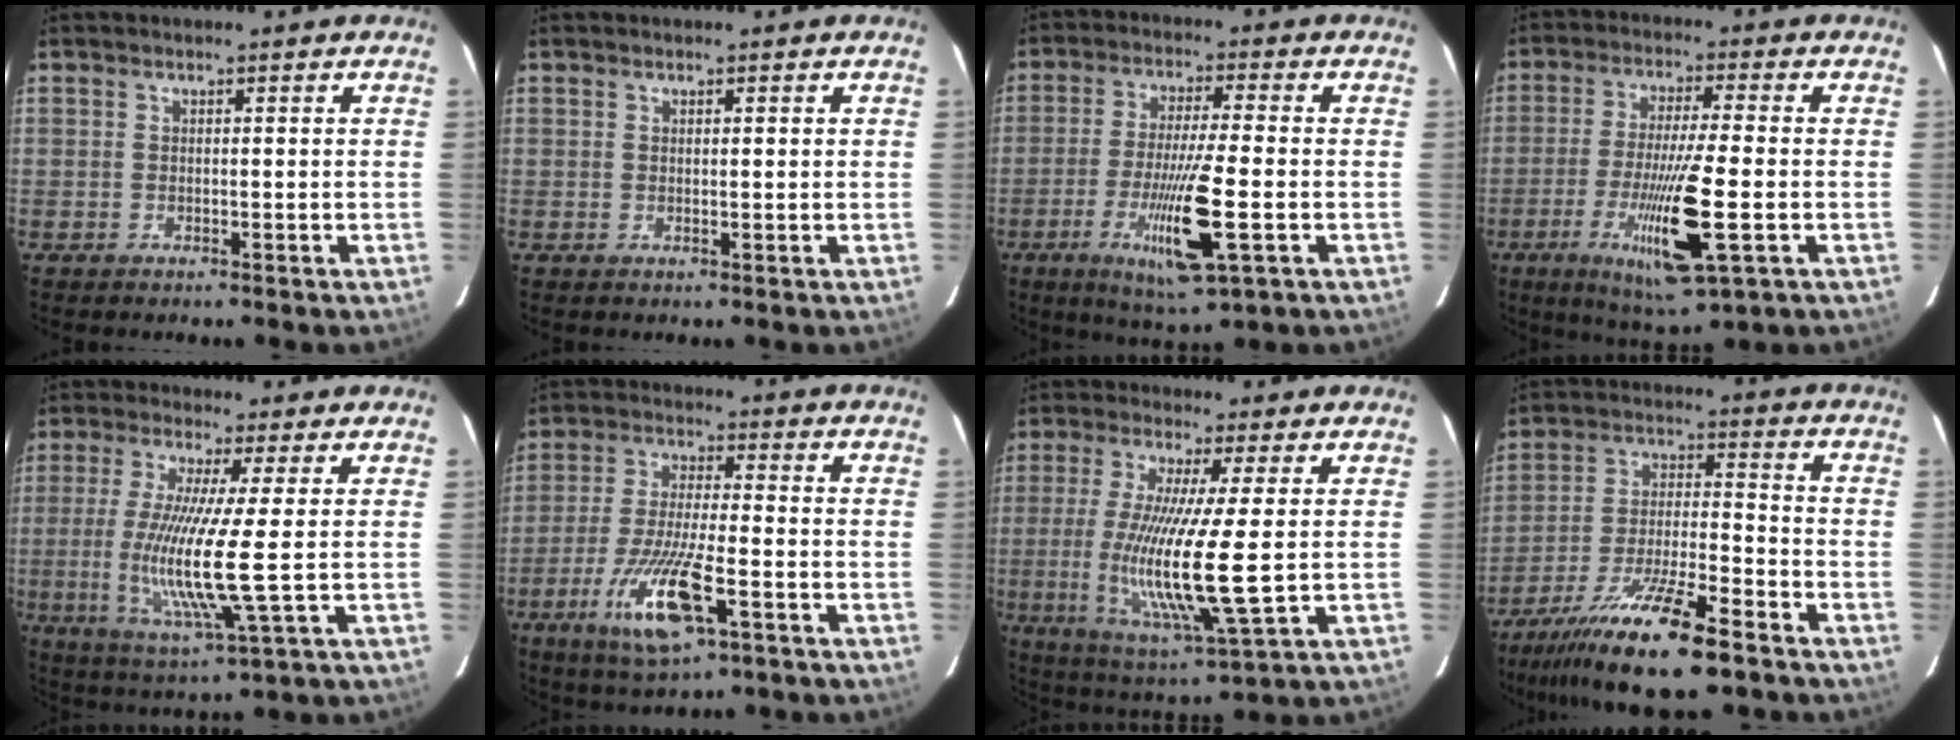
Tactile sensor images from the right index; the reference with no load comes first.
{"total": 0.5, "force": [0.3, 0.0, 0.4], "torque": [-0.010, 0.002, 0.006]}
{"total": 11.9, "force": [-3.7, 0.4, 11.3], "torque": [-0.208, -0.024, -0.064]}
{"total": 13.2, "force": [-4.0, 0.5, 12.6], "torque": [-0.233, -0.028, -0.069]}
{"total": 12.2, "force": [-0.9, -0.4, 12.2], "torque": [-0.253, -0.029, -0.023]}
{"total": 12.2, "force": [-5.4, 1.8, 10.8], "torque": [-0.214, -0.023, -0.094]}
{"total": 14.7, "force": [-0.9, 0.4, 14.7], "torque": [-0.294, -0.031, -0.019]}
{"total": 15.5, "force": [-10.6, 1.5, 11.2], "torque": [-0.207, -0.034, -0.188]}